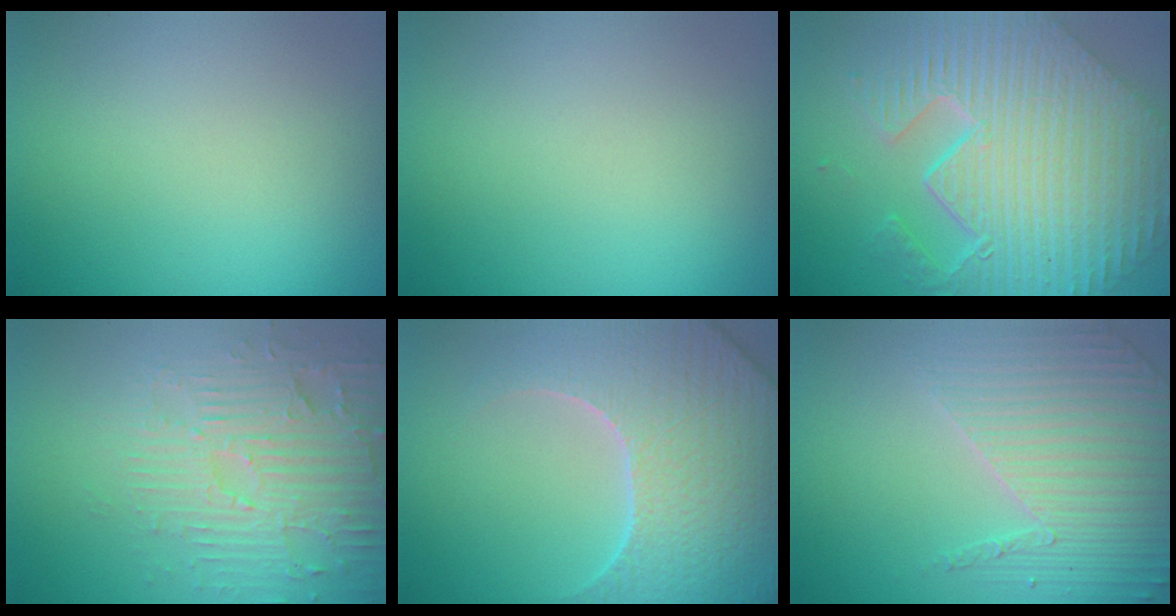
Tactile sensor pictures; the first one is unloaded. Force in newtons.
{"total": 0.0}
{"total": 11.5, "press": 7.7, "slide": 8.4}
{"total": 4.4, "press": 4.0, "slide": 1.7}
{"total": 7.8, "press": 7.5, "slide": 2.0}
{"total": 3.7, "press": 3.7, "slide": 0.7}